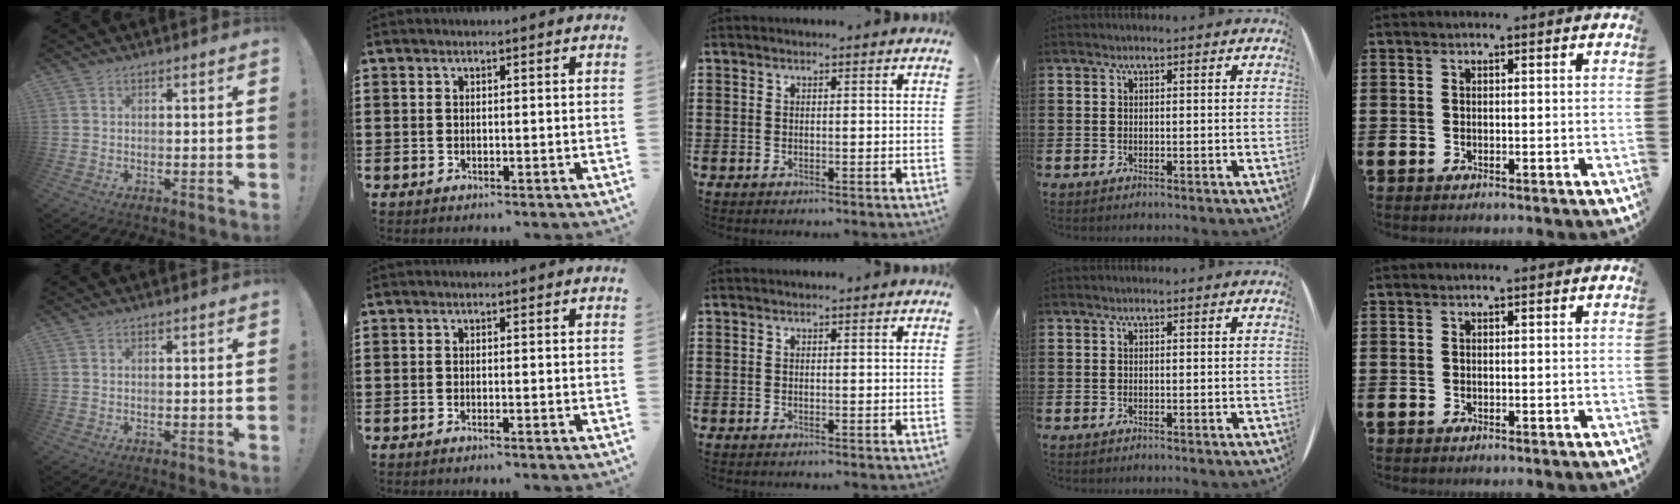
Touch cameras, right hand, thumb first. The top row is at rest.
{"index": {"total": 0.6, "force": [-0.5, -0.1, 0.3], "torque": [-0.006, -0.001, -0.010]}}